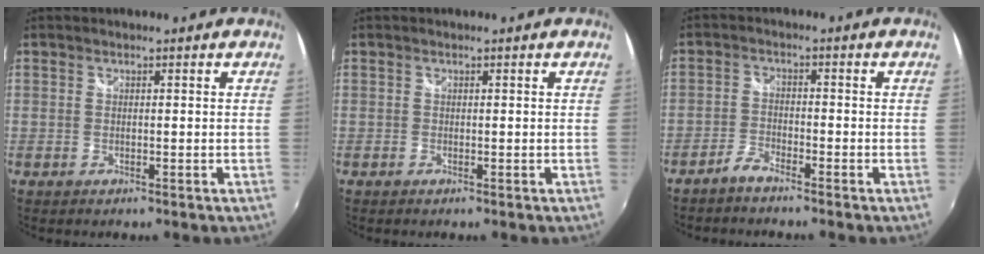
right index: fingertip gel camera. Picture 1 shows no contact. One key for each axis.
{"total": 0.0}
{"total": 2.7, "fx": -2.5, "fy": 0.6, "fz": 1.0, "tx": -0.034, "ty": 0.003, "tz": -0.053}